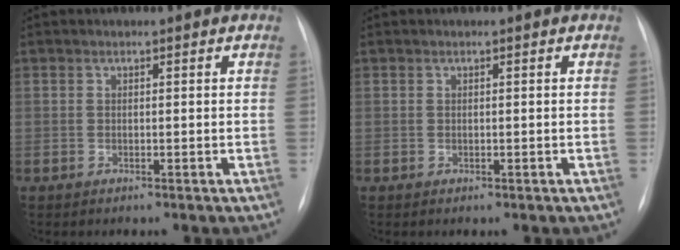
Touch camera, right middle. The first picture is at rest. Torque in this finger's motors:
{"motor_torque": [1.04, -0.99, 0.06, 0.01]}